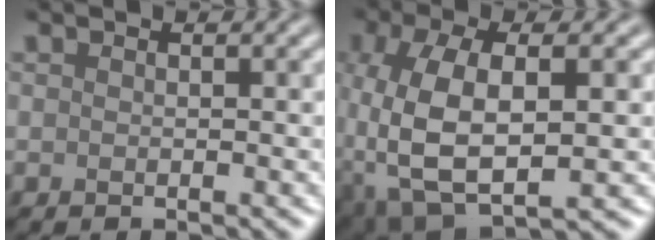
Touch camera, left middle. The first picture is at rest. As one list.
[{"total": 9.1, "force": [-1.1, 4.4, 7.9], "torque": [-0.177, -0.003, -0.022]}]